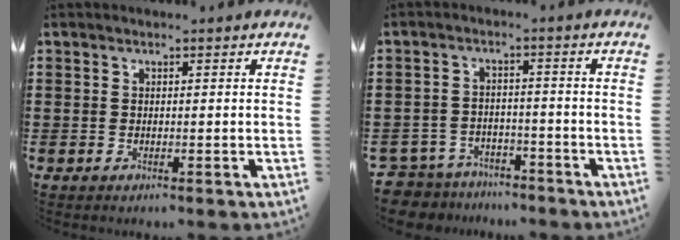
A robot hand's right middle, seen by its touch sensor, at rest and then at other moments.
{"total": 4.6, "force": [-4.5, 1.0, 0.1], "torque": [-0.030, -0.002, -0.099]}